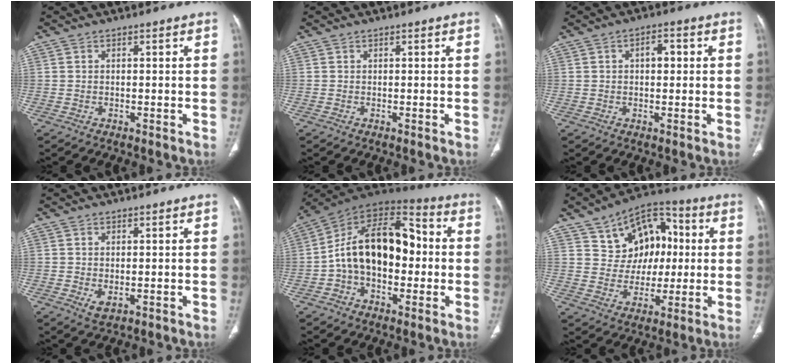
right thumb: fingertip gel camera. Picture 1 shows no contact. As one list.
[{"total": 0.0}, {"total": 3.6, "force": [0.7, 2.0, 2.9], "torque": [-0.039, 0.009, 0.010]}, {"total": 2.2, "force": [-0.4, 1.1, 1.9], "torque": [-0.035, -0.005, 0.002]}, {"total": 19.4, "force": [-0.8, 12.2, 15.1], "torque": [-0.219, 0.052, -0.019]}, {"total": 14.4, "force": [3.7, 11.2, 8.3], "torque": [-0.061, 0.013, 0.061]}]